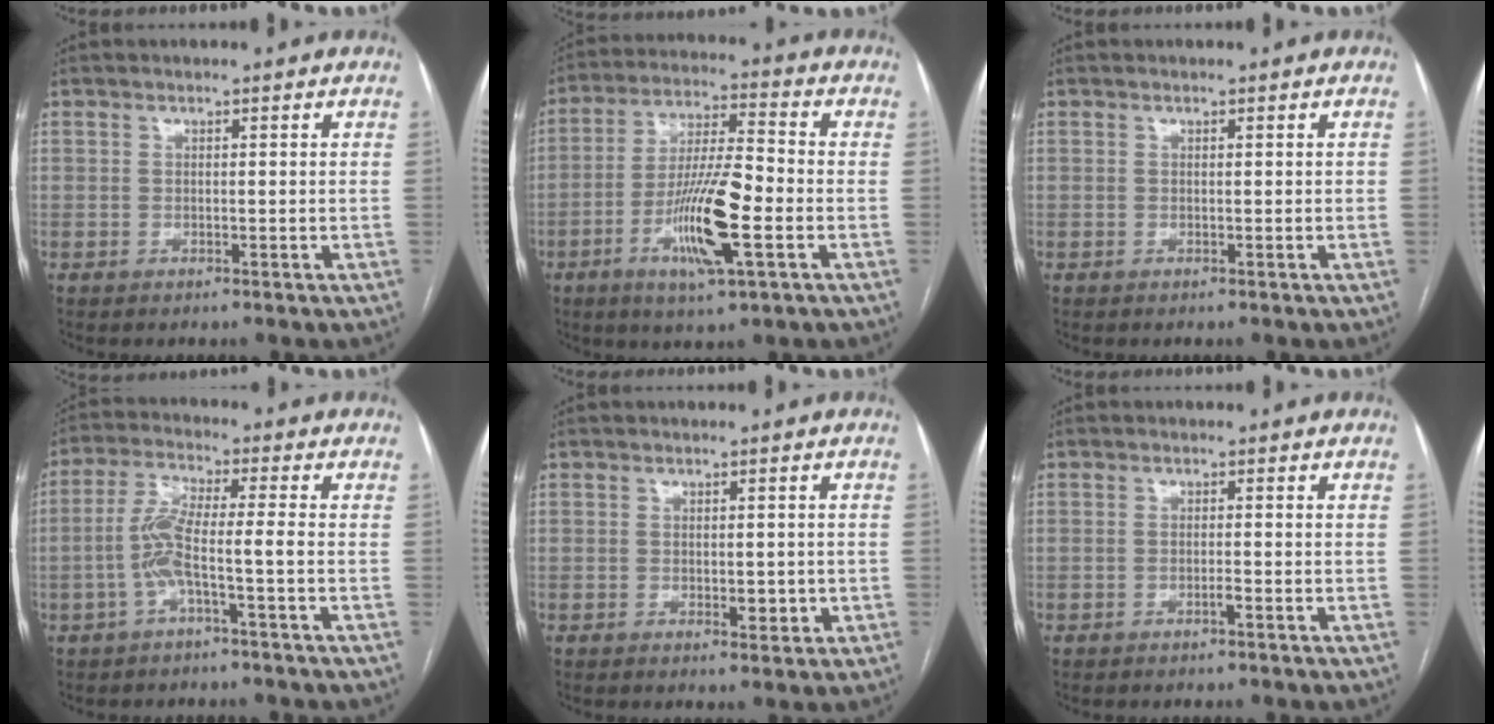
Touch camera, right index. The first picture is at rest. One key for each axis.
{"total": 13.1, "fx": -4.3, "fy": 1.8, "fz": 12.3, "tx": -0.233, "ty": -0.007, "tz": -0.077}
{"total": 0.0}
{"total": 6.3, "fx": -1.9, "fy": 0.0, "fz": 6.0, "tx": -0.129, "ty": 0.017, "tz": -0.039}
{"total": 2.6, "fx": -0.4, "fy": 1.4, "fz": 2.2, "tx": -0.027, "ty": -0.001, "tz": 0.001}
{"total": 0.8, "fx": -0.5, "fy": 0.0, "fz": 0.6, "tx": -0.014, "ty": 0.001, "tz": -0.008}